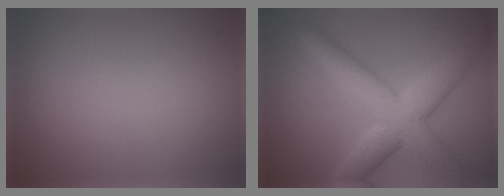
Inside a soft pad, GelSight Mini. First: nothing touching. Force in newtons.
{"total": 6.9, "press": 6.9, "slide": 0.2}